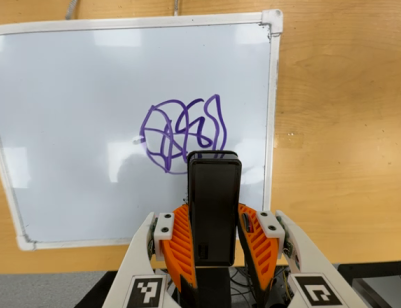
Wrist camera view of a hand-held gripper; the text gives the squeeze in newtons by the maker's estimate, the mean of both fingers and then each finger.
{"total": 4.7, "left": 3.2, "right": 6.3}